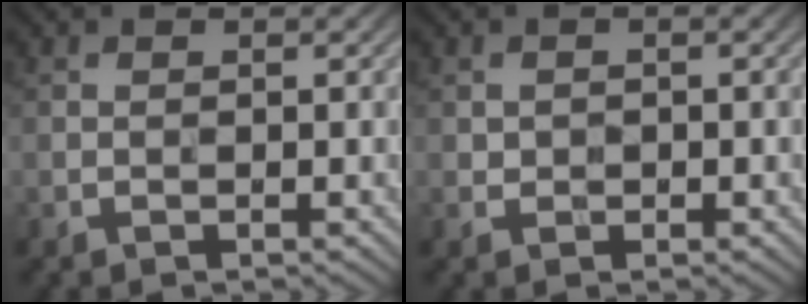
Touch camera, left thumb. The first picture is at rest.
{"total": 1.0, "force": [0.0, 0.9, 0.3], "torque": [-0.006, 0.000, -0.003]}